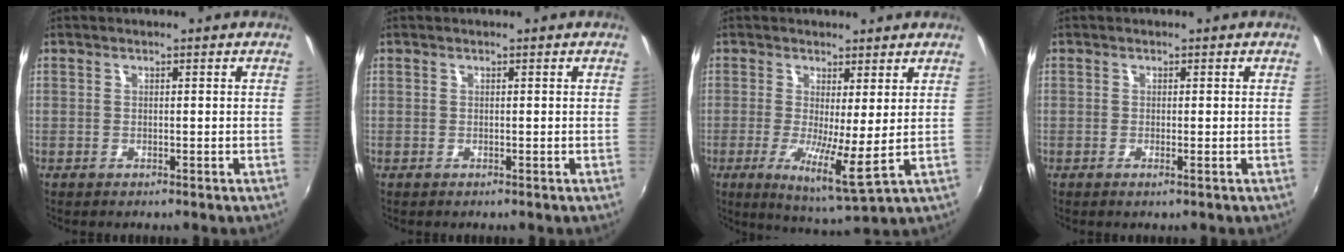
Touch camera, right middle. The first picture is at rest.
{"total": 0.0}
{"total": 7.8, "force": [0.3, 0.5, 7.8], "torque": [-0.145, -0.024, 0.003]}
{"total": 0.8, "force": [-0.2, -0.4, 0.6], "torque": [-0.010, -0.002, -0.004]}